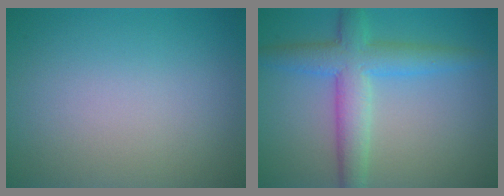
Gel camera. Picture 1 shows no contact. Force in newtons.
{"total": 5.4, "press": 5.4, "slide": 0.1}